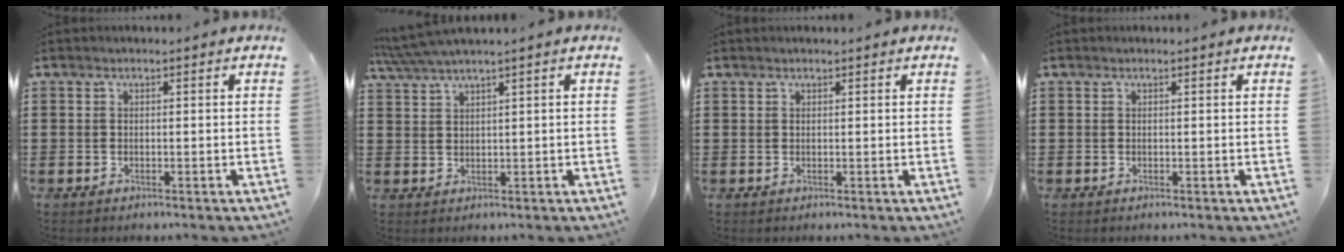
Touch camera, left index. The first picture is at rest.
{"total": 2.7, "force": [2.1, -0.3, 1.7], "torque": [-0.048, -0.005, 0.035]}
{"total": 0.5, "force": [0.4, 0.0, 0.3], "torque": [-0.007, -0.001, 0.008]}
{"total": 0.0}